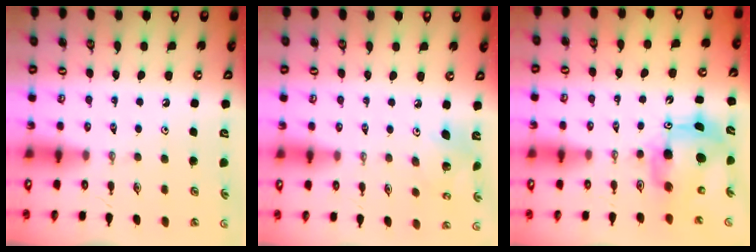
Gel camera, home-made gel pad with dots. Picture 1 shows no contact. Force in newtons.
{"total": 6.0, "press": 6.0, "slide": 0.2}
{"total": 9.3, "press": 9.2, "slide": 1.0}